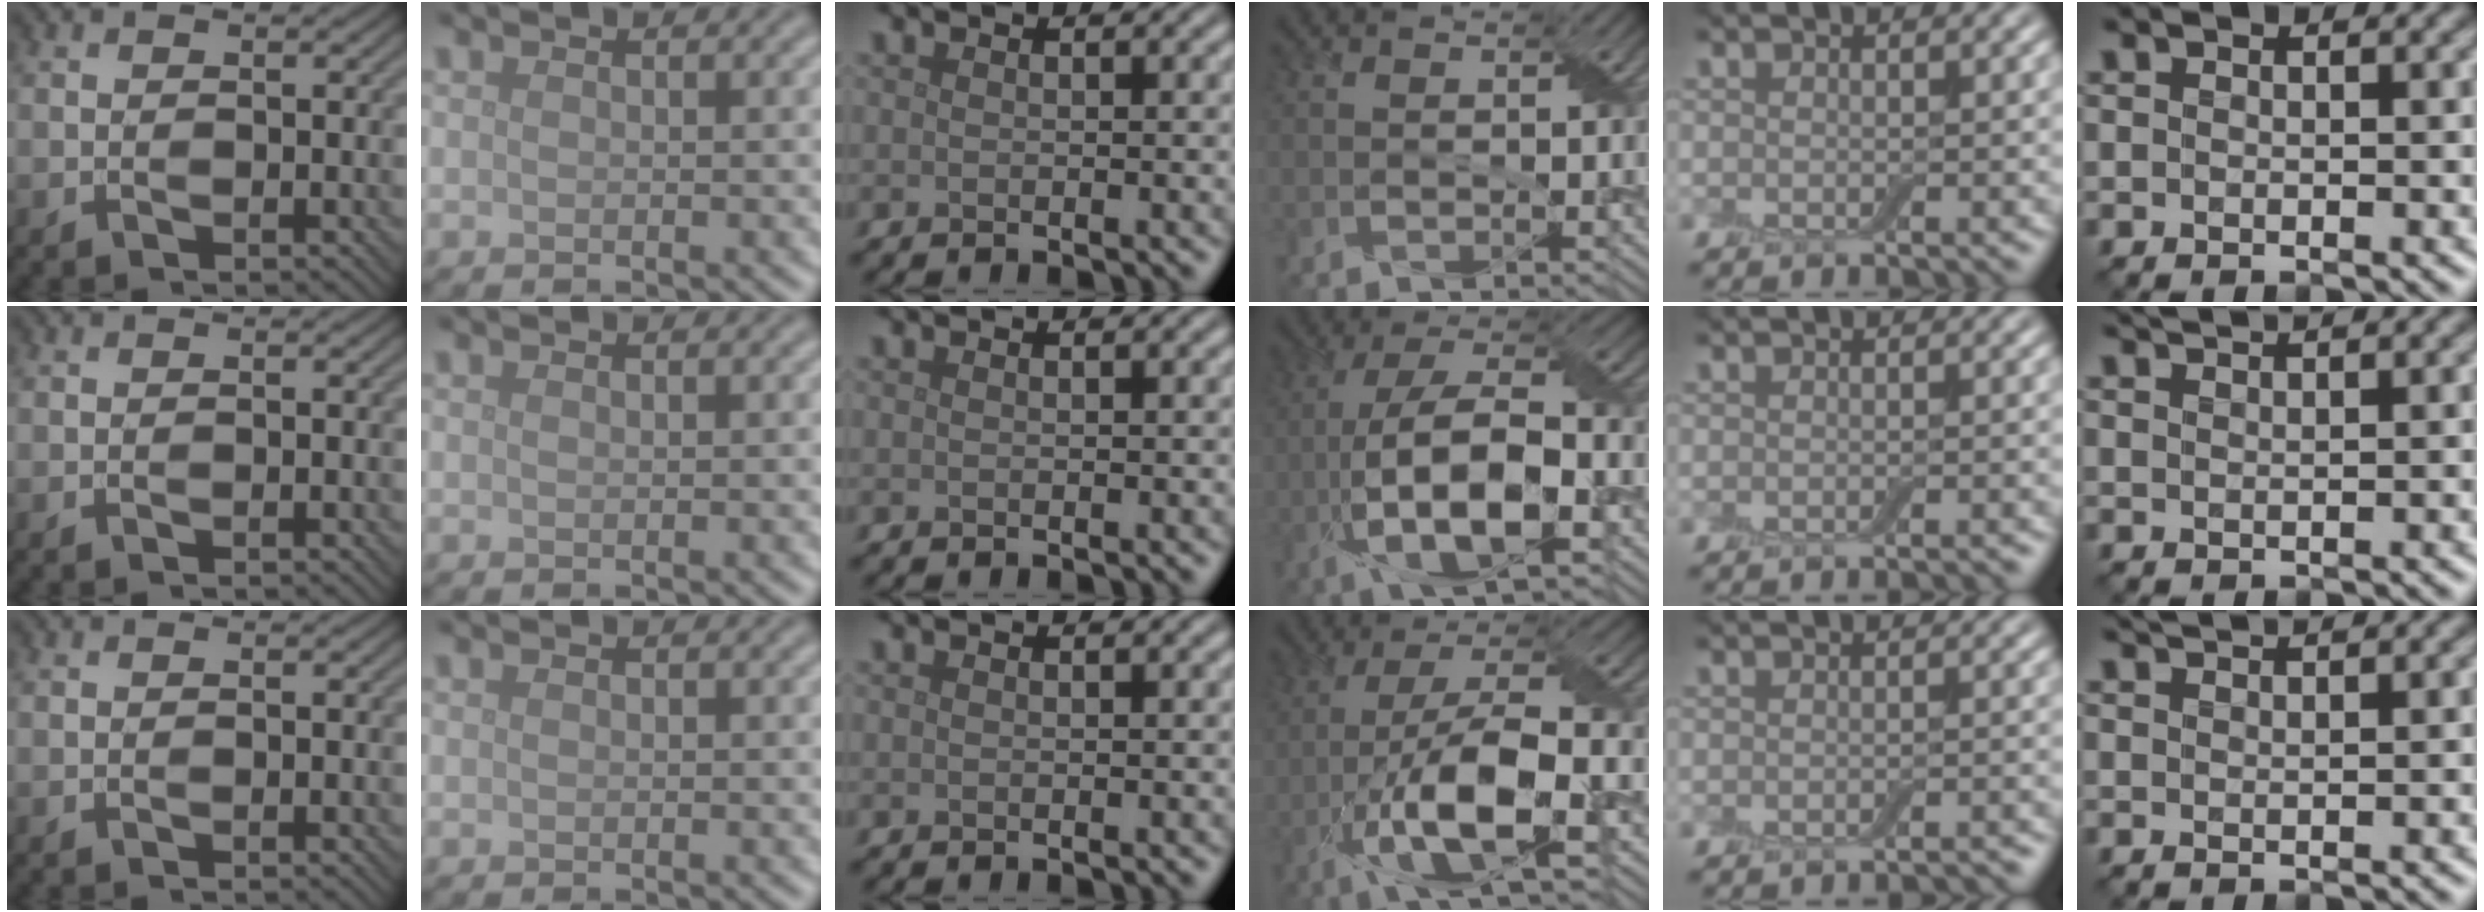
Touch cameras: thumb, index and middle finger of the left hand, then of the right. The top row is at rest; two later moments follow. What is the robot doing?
{"motion": "peel", "object": "bubble wrap"}